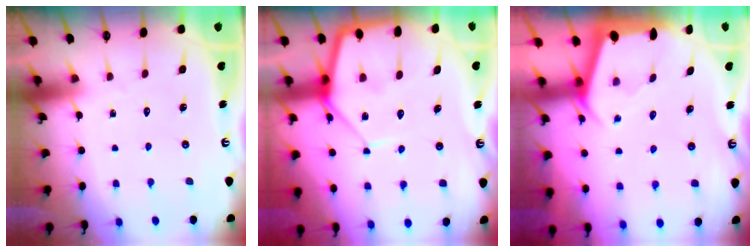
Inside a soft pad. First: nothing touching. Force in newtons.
{"total": 10.2, "press": 10.2, "slide": 0.8}
{"total": 2.3, "press": 2.3, "slide": 0.3}